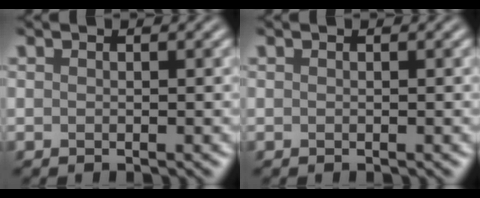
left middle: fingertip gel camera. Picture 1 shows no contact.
{"total": 0.0}